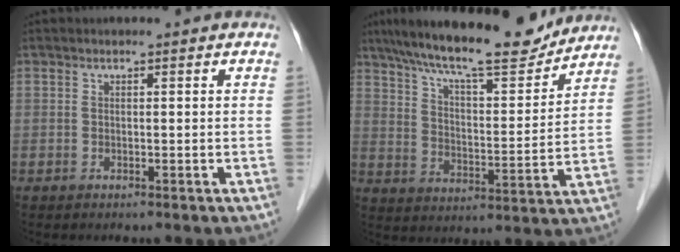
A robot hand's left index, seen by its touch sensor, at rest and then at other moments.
{"total": 17.4, "force": [15.2, 2.7, 8.0], "torque": [-0.140, 0.007, 0.239]}